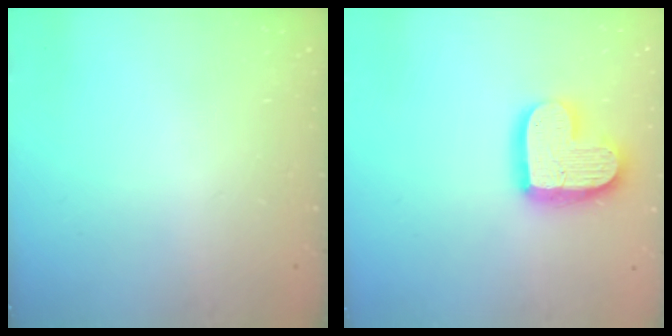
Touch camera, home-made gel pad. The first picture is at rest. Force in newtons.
{"total": 16.4, "press": 16.4, "slide": 1.1}